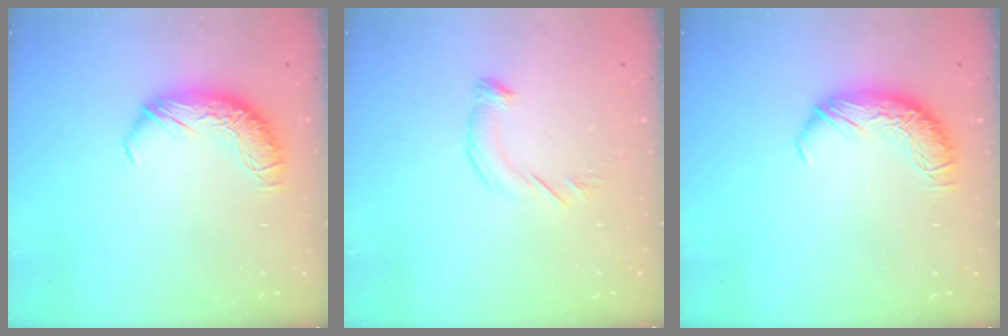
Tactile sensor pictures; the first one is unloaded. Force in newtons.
{"total": 4.6, "press": 4.6, "slide": 0.5}
{"total": 0.0}